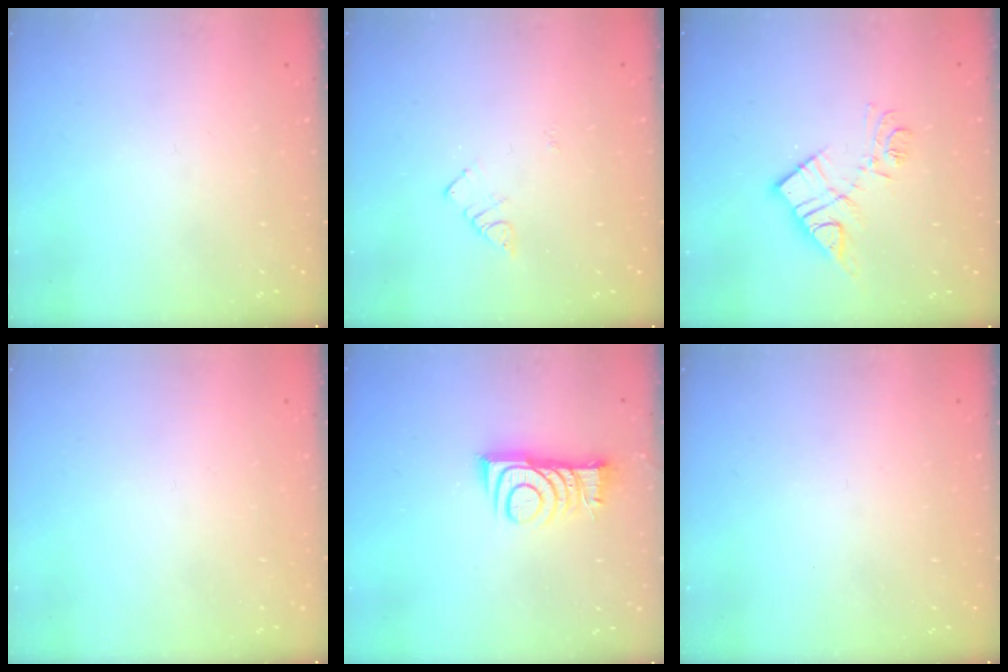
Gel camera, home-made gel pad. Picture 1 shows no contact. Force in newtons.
{"total": 3.6, "press": 3.6, "slide": 0.4}
{"total": 12.0, "press": 12.0, "slide": 0.8}
{"total": 1.5, "press": 1.5, "slide": 0.1}
{"total": 9.6, "press": 9.6, "slide": 0.2}
{"total": 0.0}